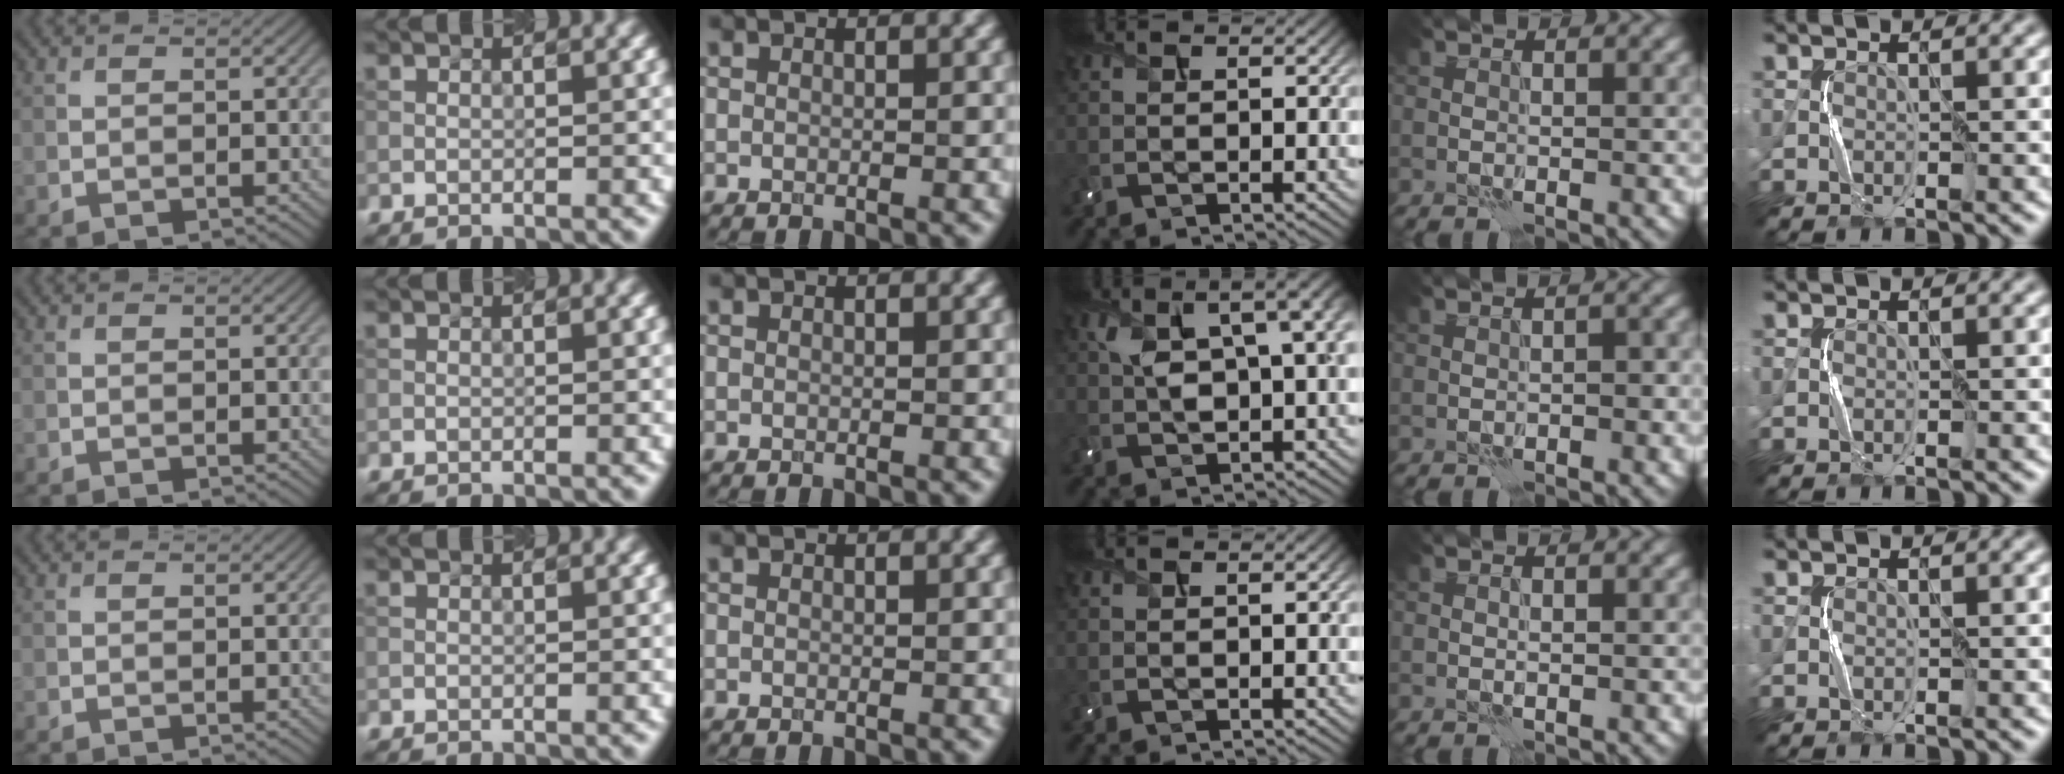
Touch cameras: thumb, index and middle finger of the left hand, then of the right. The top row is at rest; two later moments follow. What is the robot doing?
{"motion": "squeeze", "object": "air blower"}